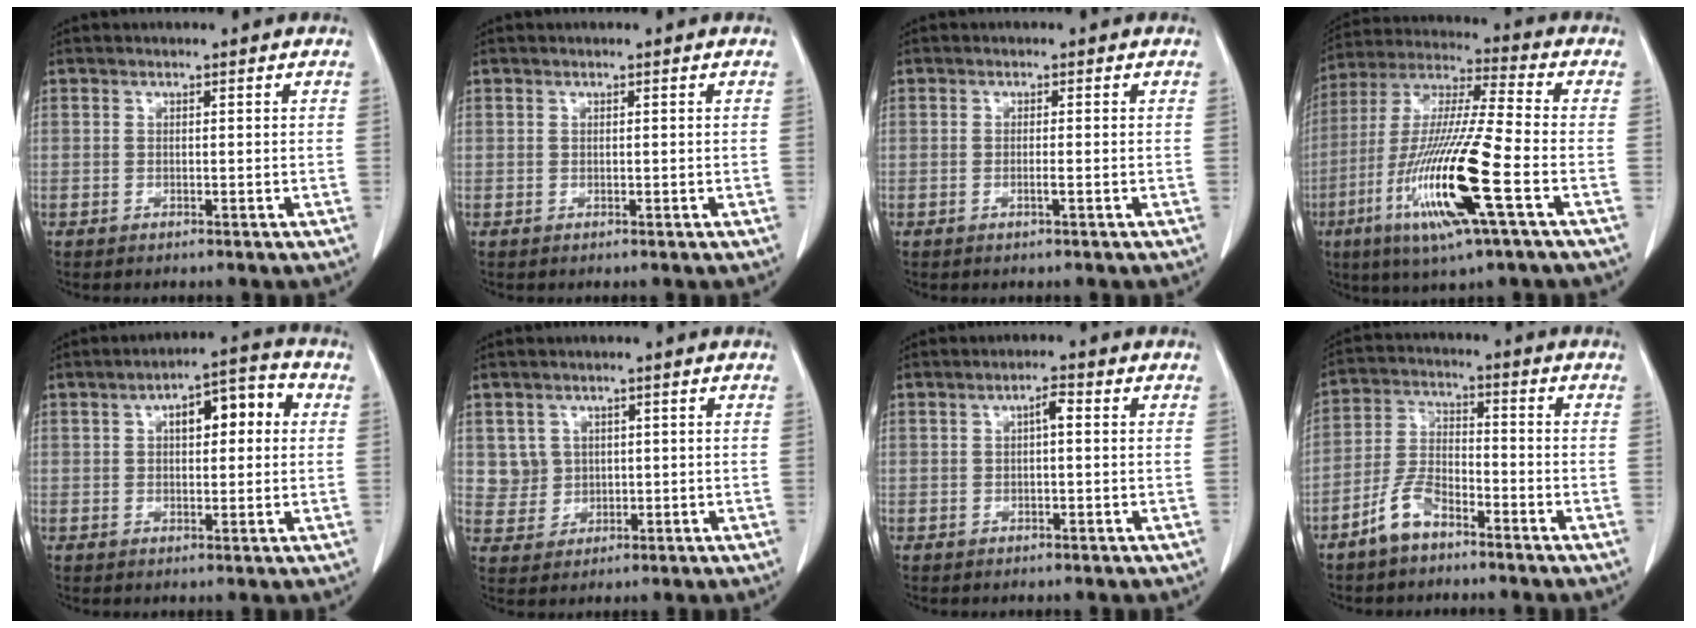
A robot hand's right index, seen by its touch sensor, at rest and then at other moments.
{"total": 0.0}
{"total": 1.0, "force": [-0.5, -0.2, 0.9], "torque": [-0.018, 0.000, -0.009]}
{"total": 18.4, "force": [-6.4, 0.4, 17.2], "torque": [-0.359, -0.025, -0.124]}
{"total": 7.9, "force": [1.9, 2.9, 7.1], "torque": [-0.099, 0.033, 0.023]}
{"total": 4.0, "force": [1.1, 3.9, 0.1], "torque": [0.004, 0.008, 0.027]}
{"total": 2.0, "force": [0.3, 0.5, 1.9], "torque": [-0.032, 0.005, 0.004]}
{"total": 6.8, "force": [-4.9, 2.8, 3.8], "torque": [-0.090, 0.006, -0.098]}